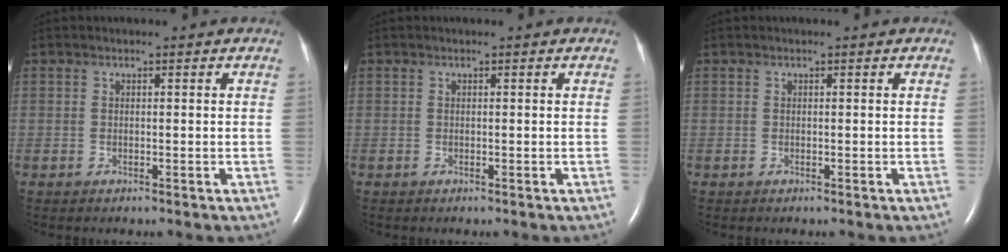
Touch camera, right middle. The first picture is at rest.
{"total": 0.0}
{"total": 0.0}